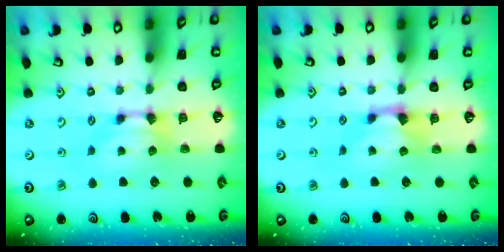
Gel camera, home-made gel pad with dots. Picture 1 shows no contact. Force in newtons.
{"total": 0.6, "press": 0.1, "slide": 0.6}